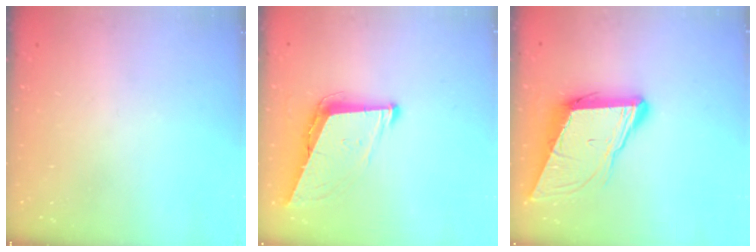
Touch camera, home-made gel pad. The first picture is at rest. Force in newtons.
{"total": 9.3, "press": 8.9, "slide": 2.7}
{"total": 11.7, "press": 11.1, "slide": 3.5}